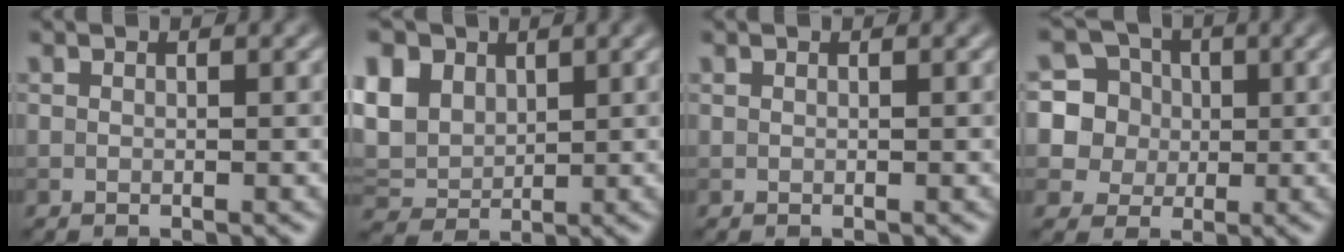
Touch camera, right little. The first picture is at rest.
{"total": 8.3, "force": [3.4, 6.0, 4.6], "torque": [-0.118, 0.025, 0.054]}
{"total": 0.0}
{"total": 10.0, "force": [2.2, 9.4, 2.7], "torque": [-0.087, 0.033, 0.040]}